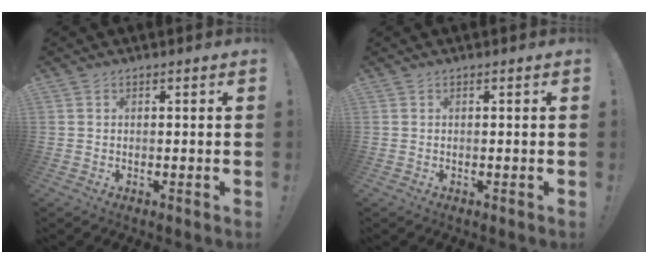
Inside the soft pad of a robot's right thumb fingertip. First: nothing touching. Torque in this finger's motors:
{"motor_torque": [-0.05, 0.04, -0.07, 0.07, 0.04]}